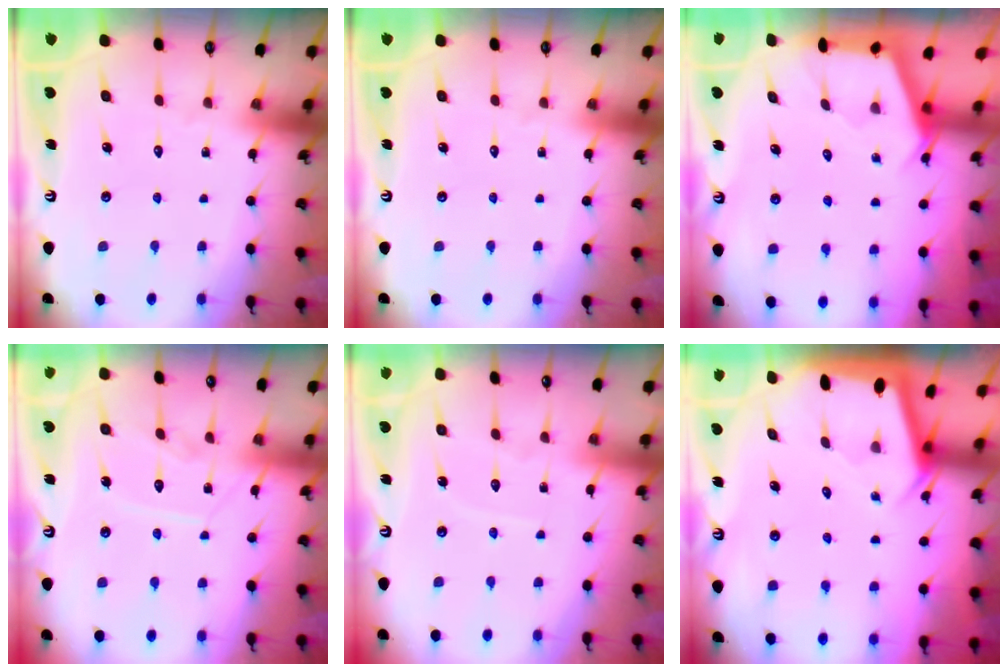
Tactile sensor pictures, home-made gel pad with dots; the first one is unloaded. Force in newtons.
{"total": 0.0}
{"total": 2.6, "press": 2.6, "slide": 0.3}
{"total": 8.5, "press": 8.5, "slide": 0.2}
{"total": 4.3, "press": 4.3, "slide": 0.5}
{"total": 2.2, "press": 2.2, "slide": 0.1}